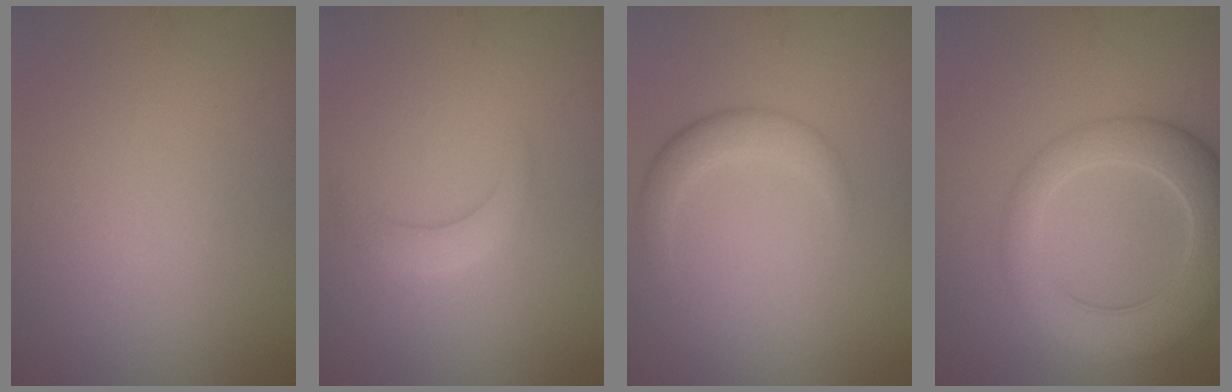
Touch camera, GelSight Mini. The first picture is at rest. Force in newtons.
{"total": 2.1, "press": 2.1, "slide": 0.3}
{"total": 2.4, "press": 2.4, "slide": 0.1}
{"total": 7.7, "press": 7.7, "slide": 0.4}